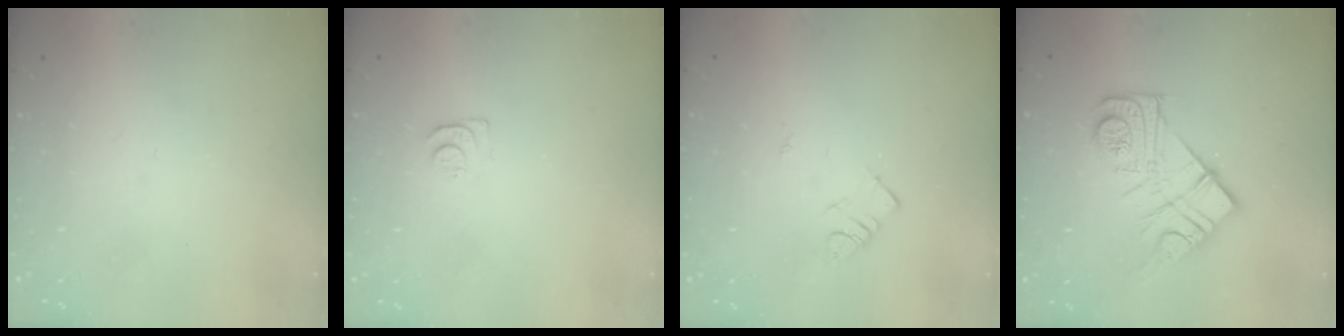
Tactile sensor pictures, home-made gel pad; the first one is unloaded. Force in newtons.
{"total": 4.1, "press": 4.0, "slide": 0.6}
{"total": 3.9, "press": 3.9, "slide": 0.5}
{"total": 13.9, "press": 13.8, "slide": 0.9}